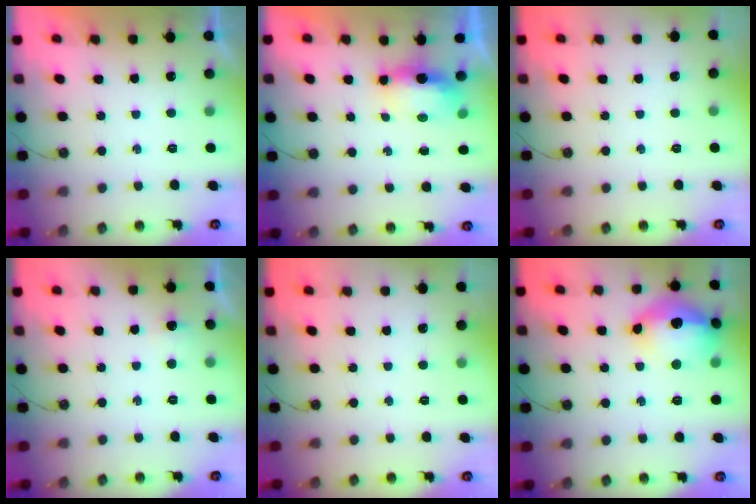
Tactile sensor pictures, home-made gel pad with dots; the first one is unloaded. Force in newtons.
{"total": 6.2, "press": 6.2, "slide": 0.4}
{"total": 0.0}
{"total": 13.2, "press": 4.5, "slide": 12.4}
{"total": 0.0}
{"total": 17.9, "press": 17.3, "slide": 4.3}